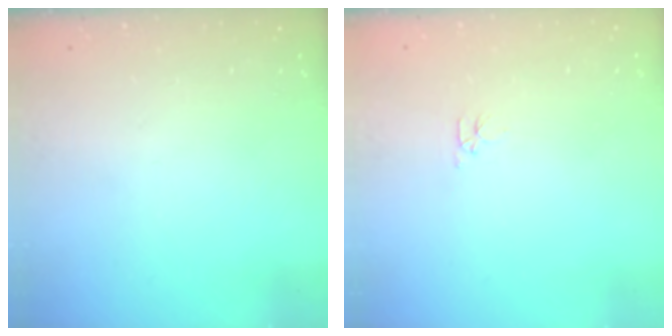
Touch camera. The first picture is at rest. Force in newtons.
{"total": 2.8, "press": 2.7, "slide": 0.4}